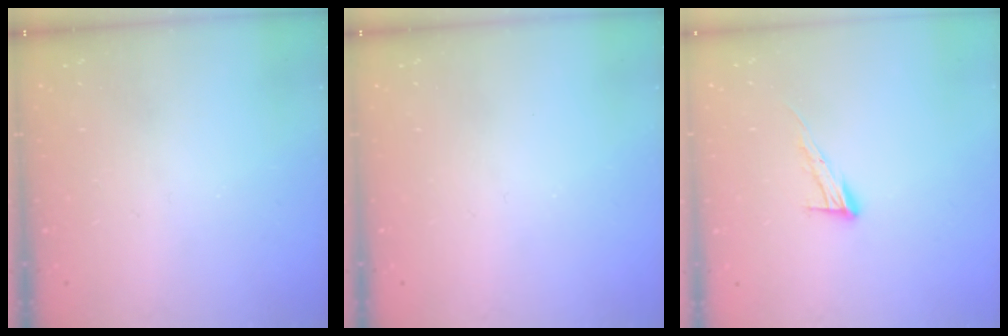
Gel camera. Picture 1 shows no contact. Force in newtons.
{"total": 0.0}
{"total": 8.8, "press": 8.7, "slide": 0.2}